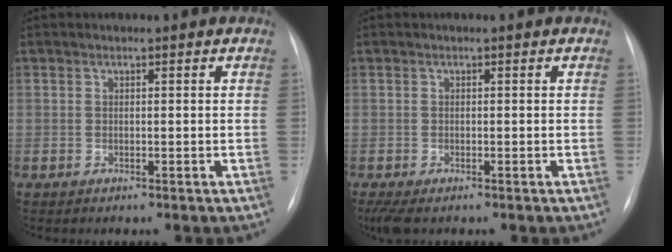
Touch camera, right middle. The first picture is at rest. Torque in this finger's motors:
{"motor_torque": [0.37, -0.10, 0.00, 0.02]}